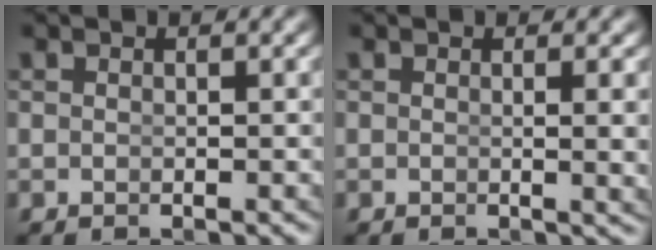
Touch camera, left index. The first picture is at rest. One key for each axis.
{"total": 1.6, "fx": 0.4, "fy": -0.3, "fz": 1.6, "tx": -0.017, "ty": -0.005, "tz": 0.006}